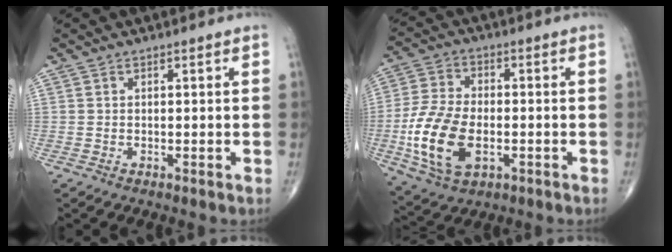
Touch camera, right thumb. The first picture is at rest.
{"total": 14.5, "force": [-3.5, 8.2, 11.4], "torque": [-0.229, 0.003, -0.062]}